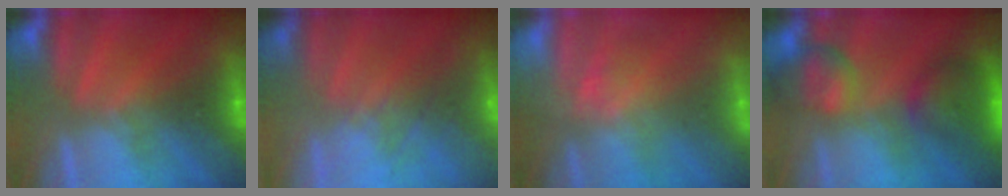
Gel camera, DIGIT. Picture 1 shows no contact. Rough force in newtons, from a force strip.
{"total": 5.7}
{"total": 1.6}
{"total": 6.5}